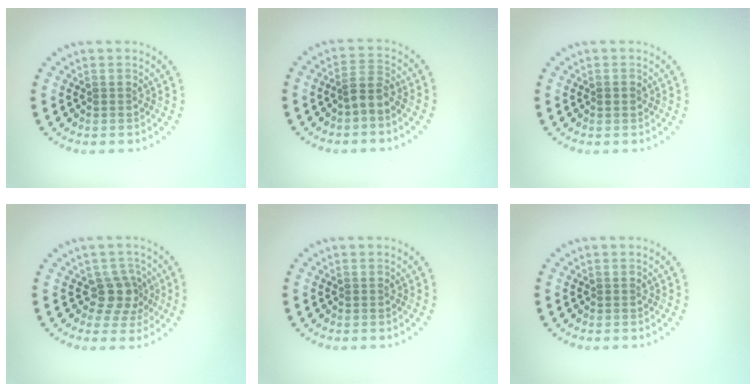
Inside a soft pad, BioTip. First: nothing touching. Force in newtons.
{"total": 2.1, "press": 1.7, "slide": 1.3}
{"total": 0.8, "press": 0.8, "slide": 0.1}
{"total": 2.8, "press": 2.2, "slide": 1.7}
{"total": 0.0}
{"total": 0.0}